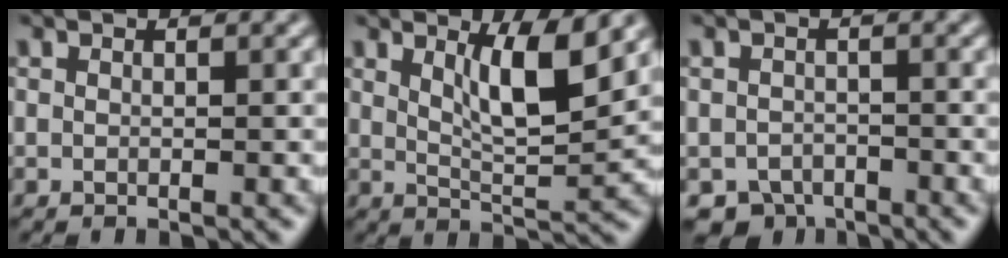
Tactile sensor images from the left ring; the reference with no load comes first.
{"total": 5.0, "force": [2.3, 1.1, 4.3], "torque": [-0.072, -0.009, 0.042]}
{"total": 2.8, "force": [-2.2, 1.7, 0.4], "torque": [0.004, -0.005, -0.044]}